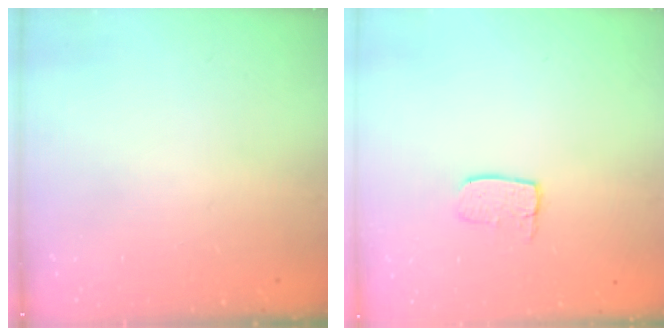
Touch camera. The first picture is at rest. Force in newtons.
{"total": 6.0, "press": 6.0, "slide": 0.5}